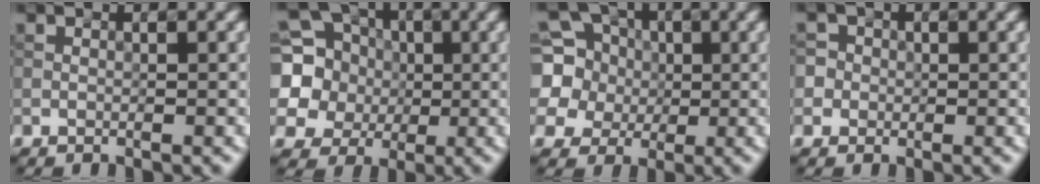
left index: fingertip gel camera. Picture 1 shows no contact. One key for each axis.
{"total": 11.8, "fx": 1.7, "fy": 10.7, "fz": 4.5, "tx": -0.147, "ty": 0.036, "tz": 0.005}
{"total": 9.1, "fx": 1.7, "fy": 8.3, "fz": 3.5, "tx": -0.105, "ty": 0.034, "tz": 0.012}
{"total": 2.8, "fx": 0.3, "fy": 2.7, "fz": 0.6, "tx": 0.016, "ty": 0.021, "tz": -0.020}